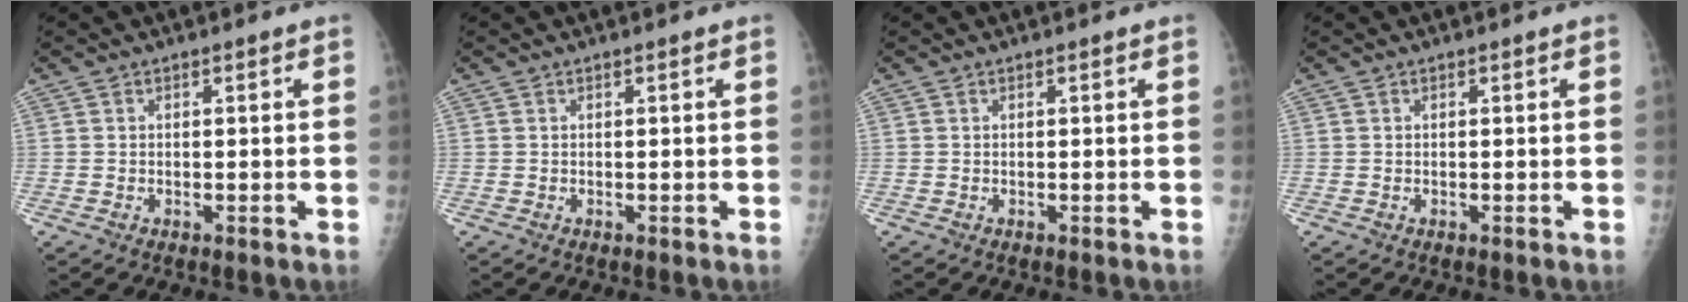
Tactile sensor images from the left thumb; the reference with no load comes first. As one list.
[{"total": 0.0}, {"total": 0.0}, {"total": 0.0}]